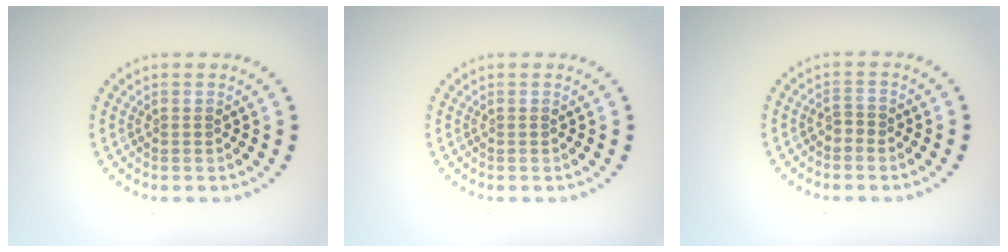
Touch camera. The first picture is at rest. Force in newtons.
{"total": 0.0}
{"total": 0.9, "press": 0.8, "slide": 0.4}